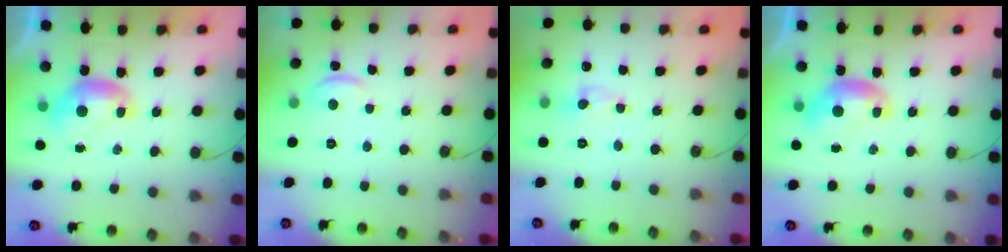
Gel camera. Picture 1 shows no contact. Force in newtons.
{"total": 0.7, "press": 0.6, "slide": 0.5}
{"total": 0.0}
{"total": 0.0}